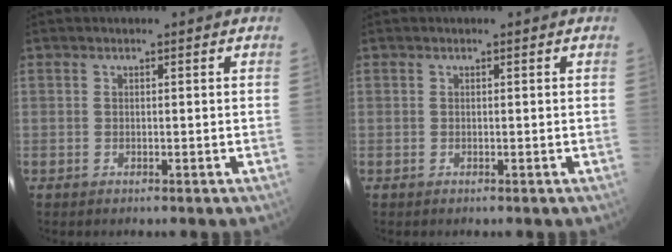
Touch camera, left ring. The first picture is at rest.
{"total": 0.0}